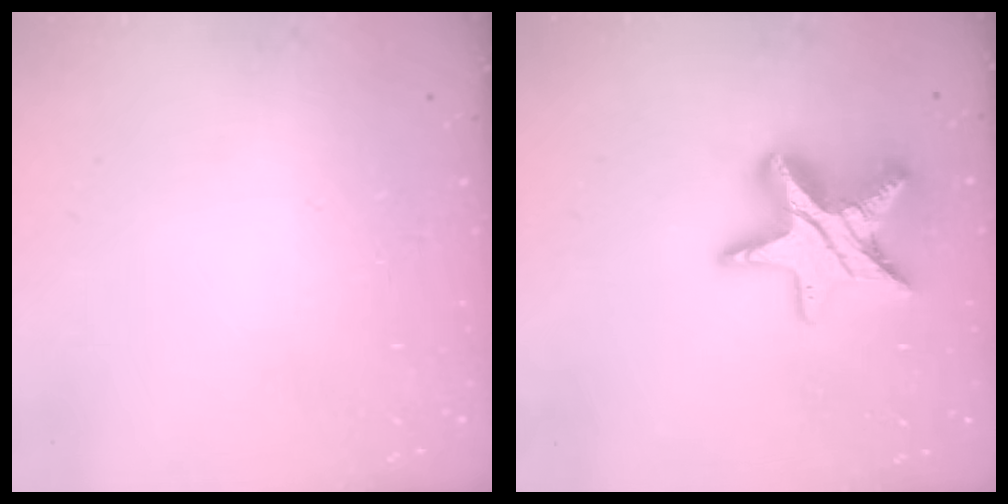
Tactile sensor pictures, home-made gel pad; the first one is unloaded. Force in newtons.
{"total": 13.8, "press": 13.8, "slide": 1.0}